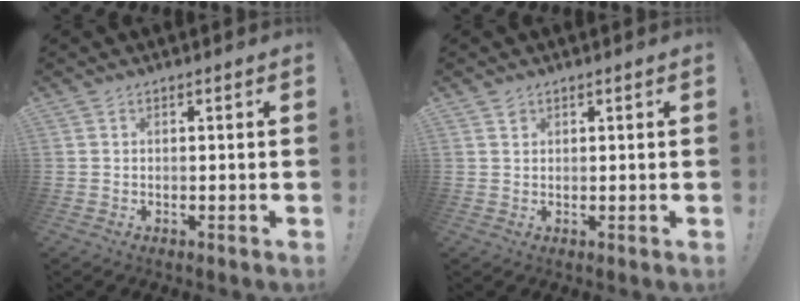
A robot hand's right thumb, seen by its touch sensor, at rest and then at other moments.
{"total": 1.1, "force": [0.8, 0.8, 0.1], "torque": [0.002, -0.001, 0.014]}